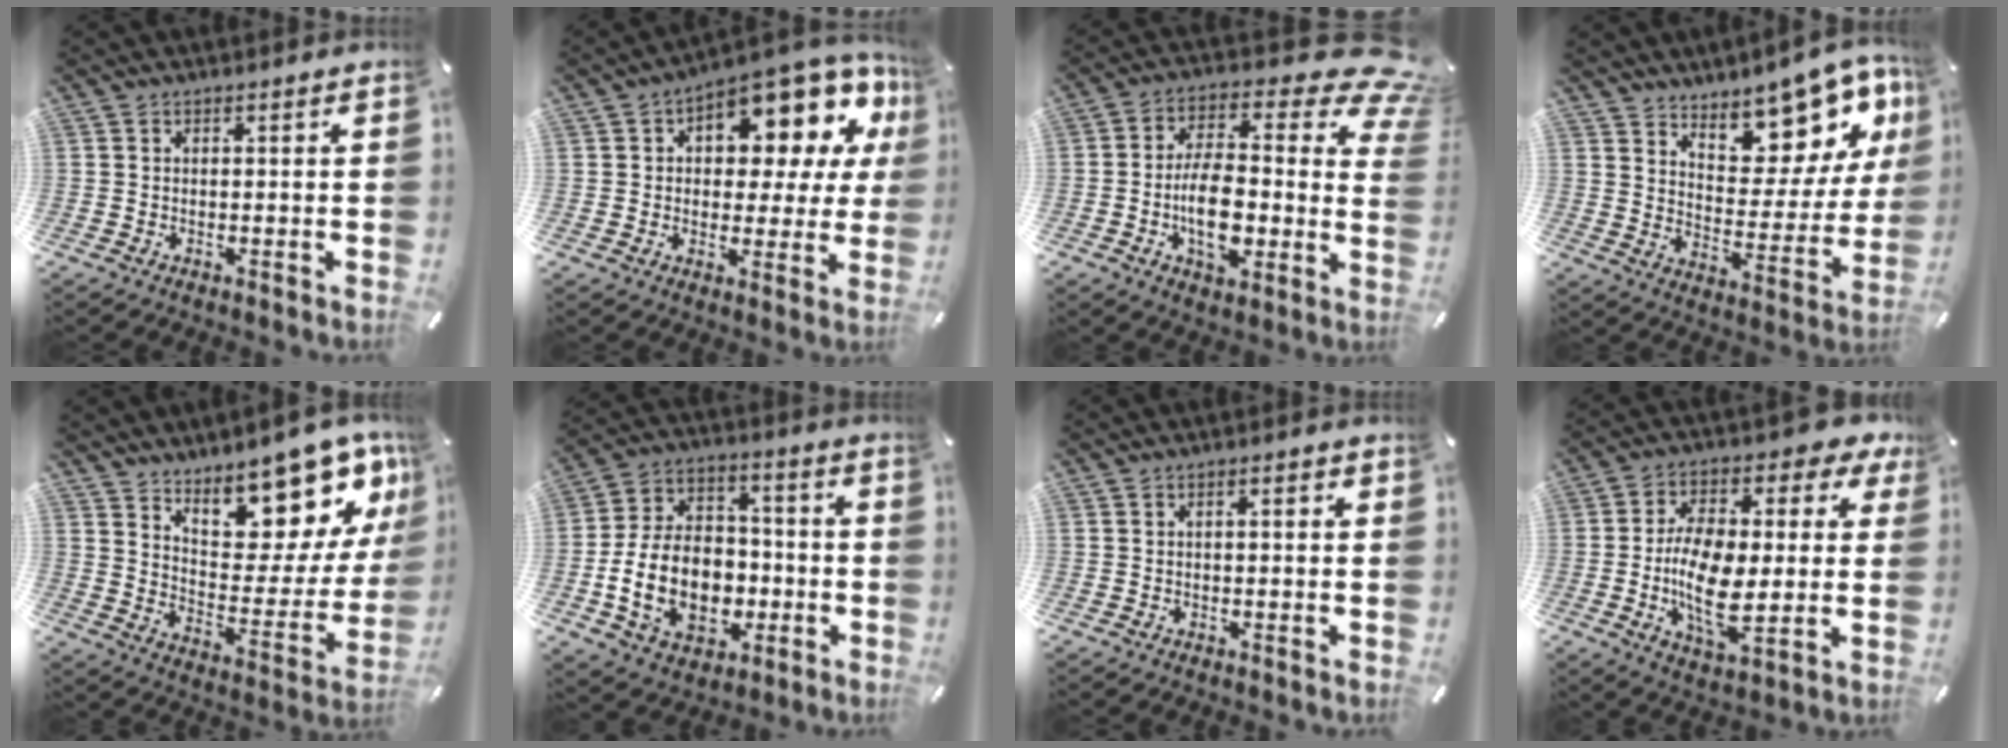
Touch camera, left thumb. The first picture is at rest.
{"total": 13.3, "force": [7.9, 6.2, 8.7], "torque": [-0.110, -0.077, 0.130]}
{"total": 18.6, "force": [0.8, 11.2, 14.8], "torque": [-0.228, -0.029, 0.017]}
{"total": 13.1, "force": [11.2, 5.4, 4.1], "torque": [-0.039, -0.115, 0.190]}
{"total": 16.3, "force": [13.8, 6.0, 6.4], "torque": [-0.065, -0.129, 0.229]}
{"total": 18.2, "force": [-4.5, 13.2, 11.7], "torque": [-0.236, 0.021, -0.074]}
{"total": 1.4, "force": [-0.1, 0.5, 1.3], "torque": [-0.023, 0.002, -0.003]}
{"total": 15.5, "force": [-0.7, 8.6, 12.8], "torque": [-0.251, -0.004, -0.019]}